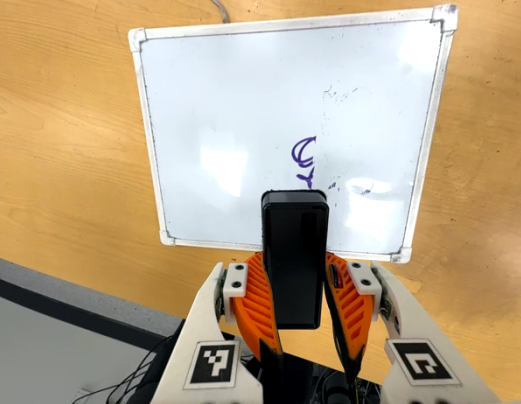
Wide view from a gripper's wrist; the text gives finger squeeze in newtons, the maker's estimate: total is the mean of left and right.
{"total": 10.9, "left": 8.4, "right": 13.3}